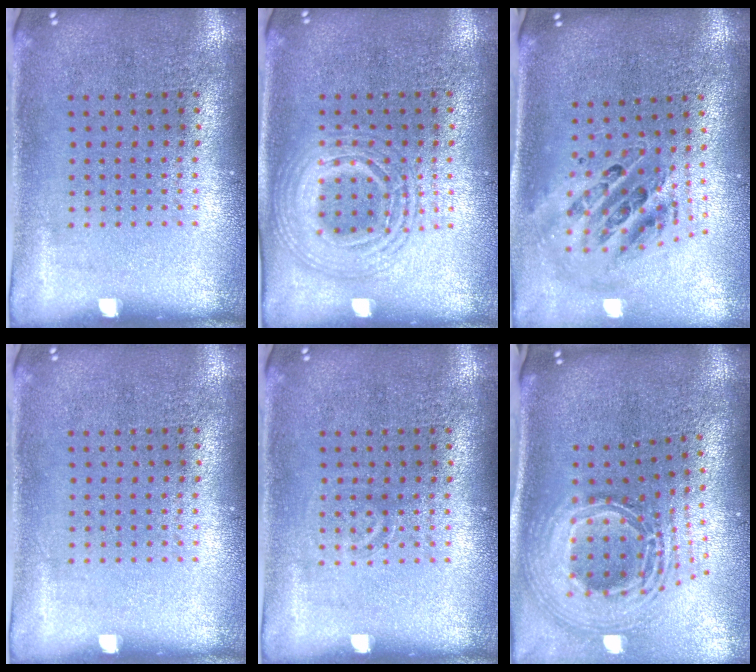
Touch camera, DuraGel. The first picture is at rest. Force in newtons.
{"total": 2.7, "press": 2.7, "slide": 0.3}
{"total": 1.4, "press": 1.2, "slide": 0.6}
{"total": 0.0}
{"total": 0.8, "press": 0.7, "slide": 0.2}
{"total": 2.9, "press": 2.0, "slide": 2.1}